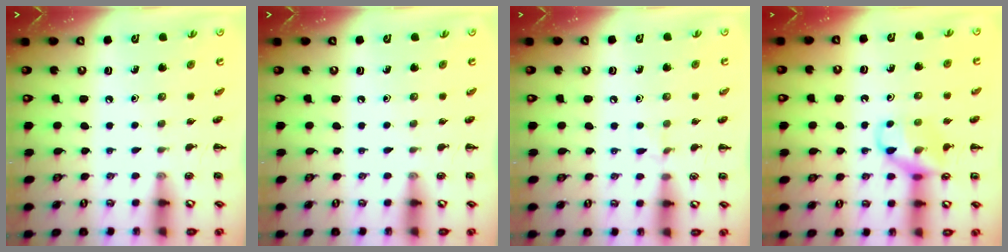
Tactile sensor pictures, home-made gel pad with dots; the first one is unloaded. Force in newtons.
{"total": 0.0}
{"total": 4.5, "press": 4.2, "slide": 1.5}
{"total": 13.2, "press": 13.2, "slide": 1.2}